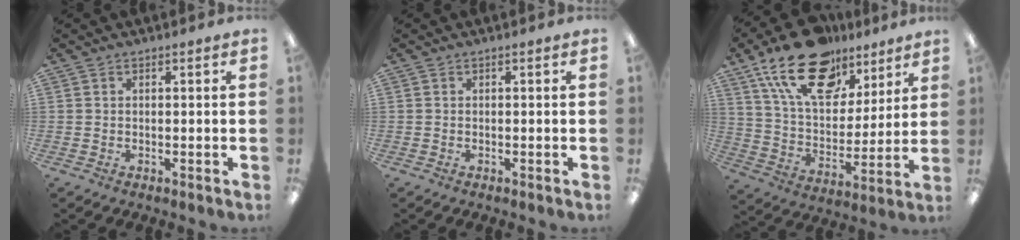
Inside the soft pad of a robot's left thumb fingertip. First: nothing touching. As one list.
[{"total": 0.0}, {"total": 21.8, "force": [14.0, 11.9, 11.9], "torque": [-0.207, -0.067, 0.249]}]